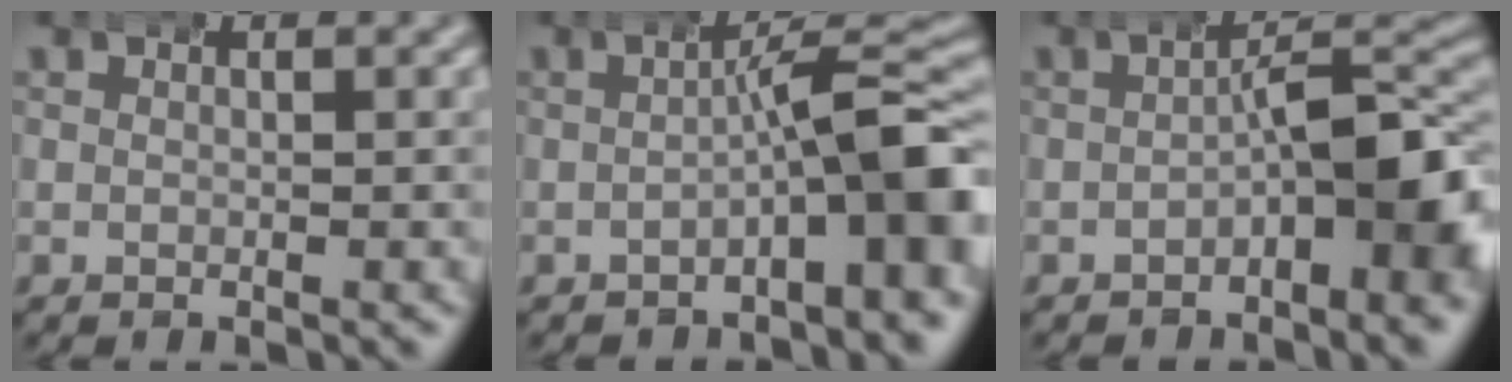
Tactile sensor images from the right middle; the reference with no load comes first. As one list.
[{"total": 5.7, "force": [-1.9, 1.3, 5.2], "torque": [-0.078, 0.003, -0.026]}, {"total": 5.5, "force": [-1.5, 1.7, 5.0], "torque": [-0.068, 0.004, -0.023]}]